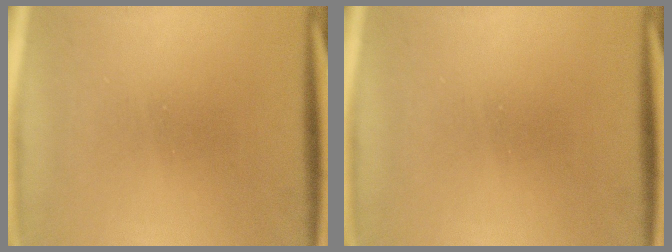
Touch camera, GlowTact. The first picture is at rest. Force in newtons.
{"total": 0.0}